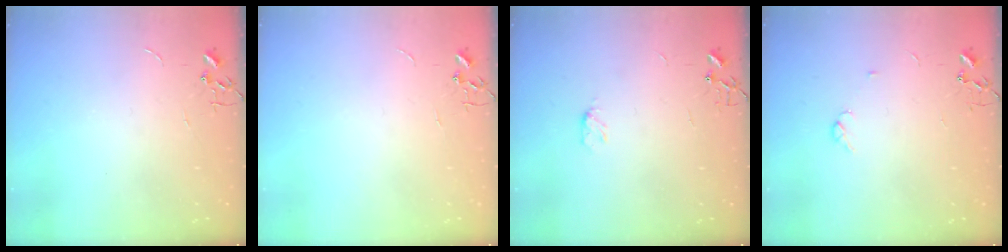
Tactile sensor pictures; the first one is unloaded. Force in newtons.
{"total": 0.0}
{"total": 3.4, "press": 3.4, "slide": 0.5}
{"total": 3.7, "press": 3.6, "slide": 0.5}